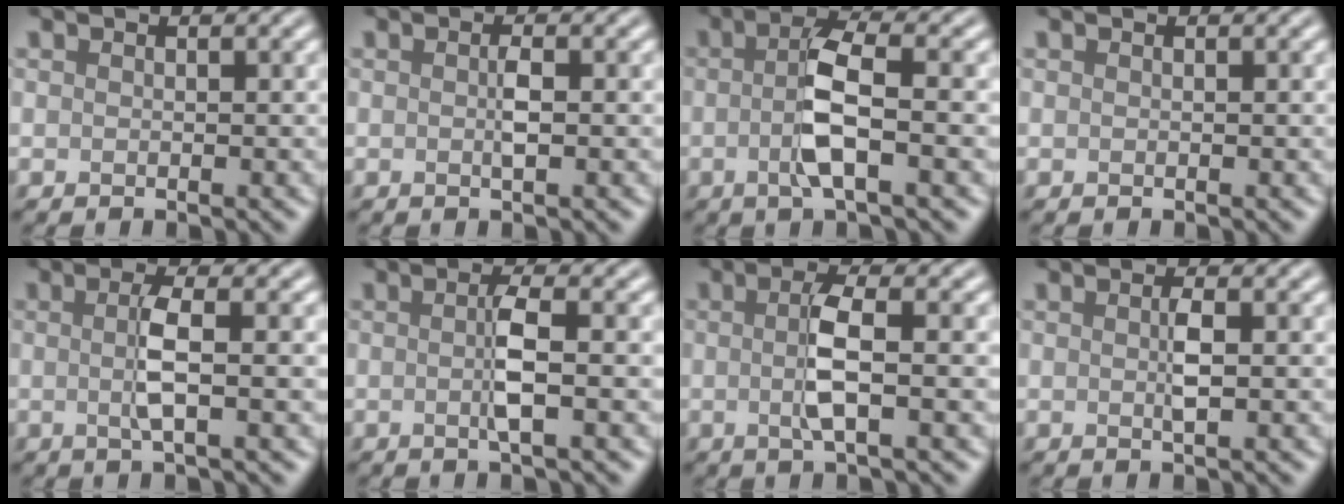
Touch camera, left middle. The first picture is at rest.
{"total": 1.3, "force": [0.0, 0.2, 1.3], "torque": [-0.024, 0.000, 0.000]}
{"total": 4.6, "force": [-0.6, 1.1, 4.4], "torque": [-0.088, 0.004, -0.017]}
{"total": 0.0}
{"total": 3.3, "force": [0.0, 0.6, 3.2], "torque": [-0.062, 0.000, 0.000]}
{"total": 2.6, "force": [-0.1, 0.3, 2.6], "torque": [-0.050, -0.002, -0.005]}
{"total": 3.8, "force": [0.0, 0.8, 3.7], "torque": [-0.071, 0.001, 0.000]}
{"total": 1.6, "force": [0.1, 0.2, 1.6], "torque": [-0.029, 0.001, 0.001]}